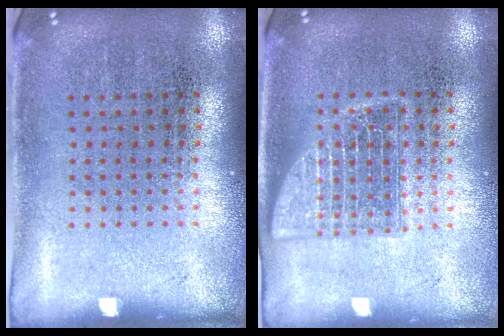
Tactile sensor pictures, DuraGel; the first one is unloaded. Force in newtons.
{"total": 2.4, "press": 2.4, "slide": 0.4}